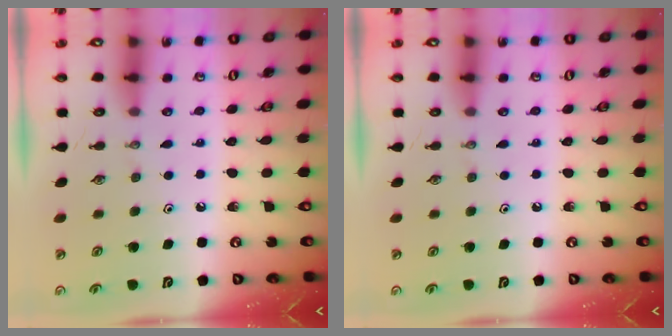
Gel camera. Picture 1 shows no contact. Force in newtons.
{"total": 0.0}